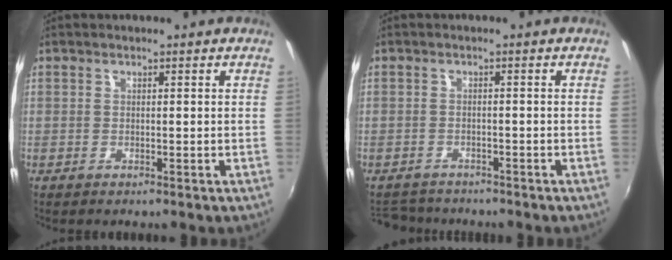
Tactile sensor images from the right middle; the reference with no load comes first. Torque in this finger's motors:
{"motor_torque": [-0.60, -0.38, -0.09, -0.01]}